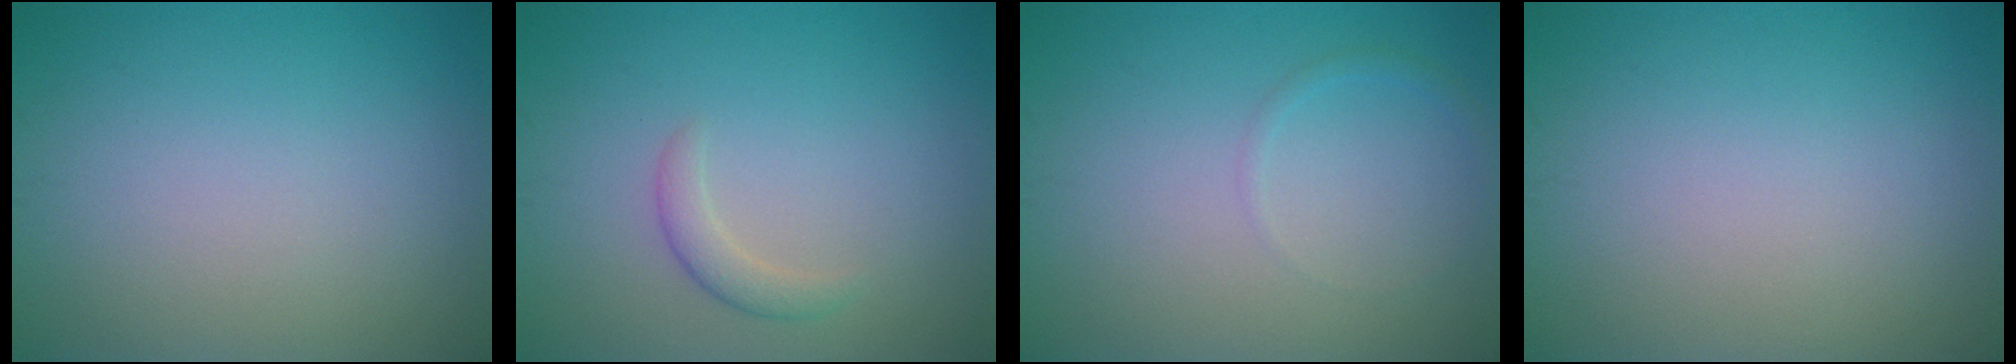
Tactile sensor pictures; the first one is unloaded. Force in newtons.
{"total": 1.6, "press": 1.6, "slide": 0.1}
{"total": 0.7, "press": 0.7, "slide": 0.1}
{"total": 0.0}